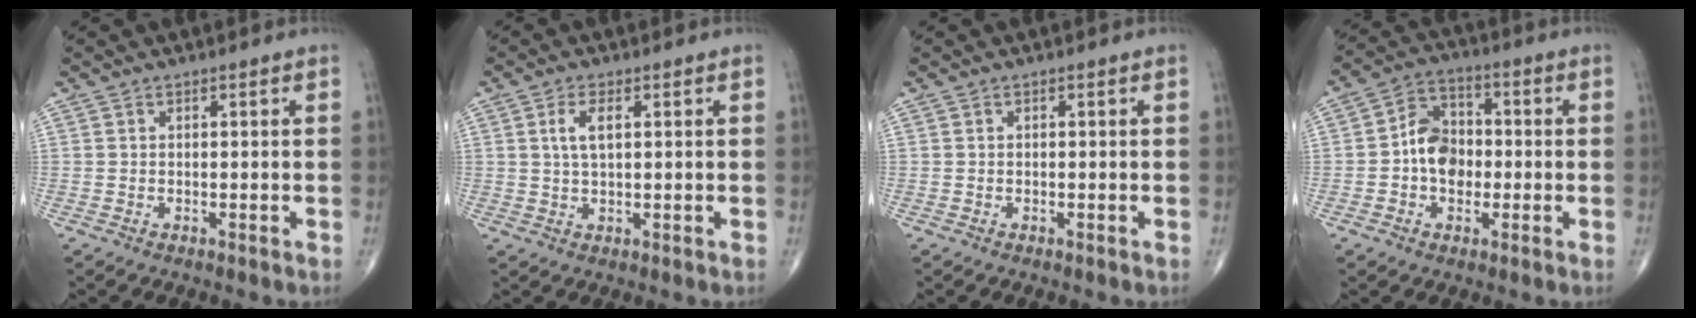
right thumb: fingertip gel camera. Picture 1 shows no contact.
{"total": 4.1, "force": [1.1, 1.8, 3.5], "torque": [-0.072, 0.002, 0.022]}
{"total": 0.0}
{"total": 8.6, "force": [-0.9, 6.5, 5.6], "torque": [-0.068, 0.025, -0.028]}